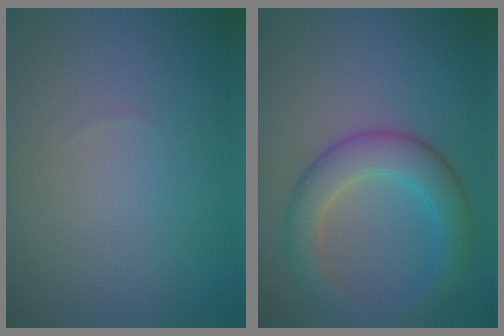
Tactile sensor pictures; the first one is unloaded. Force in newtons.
{"total": 5.2, "press": 5.2, "slide": 0.0}